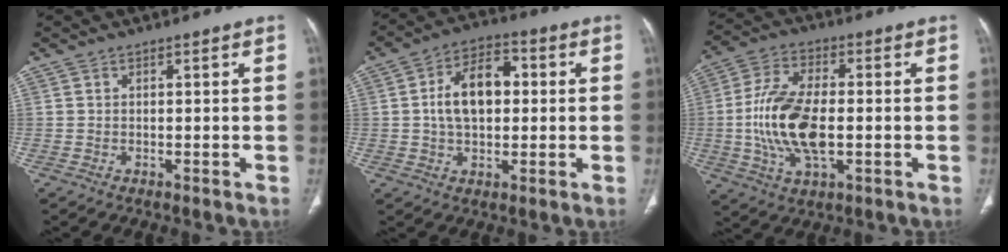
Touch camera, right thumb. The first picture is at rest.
{"total": 11.5, "force": [1.0, 7.2, 8.9], "torque": [-0.140, 0.023, 0.012]}
{"total": 15.1, "force": [-1.6, 7.4, 13.0], "torque": [-0.264, 0.009, -0.029]}